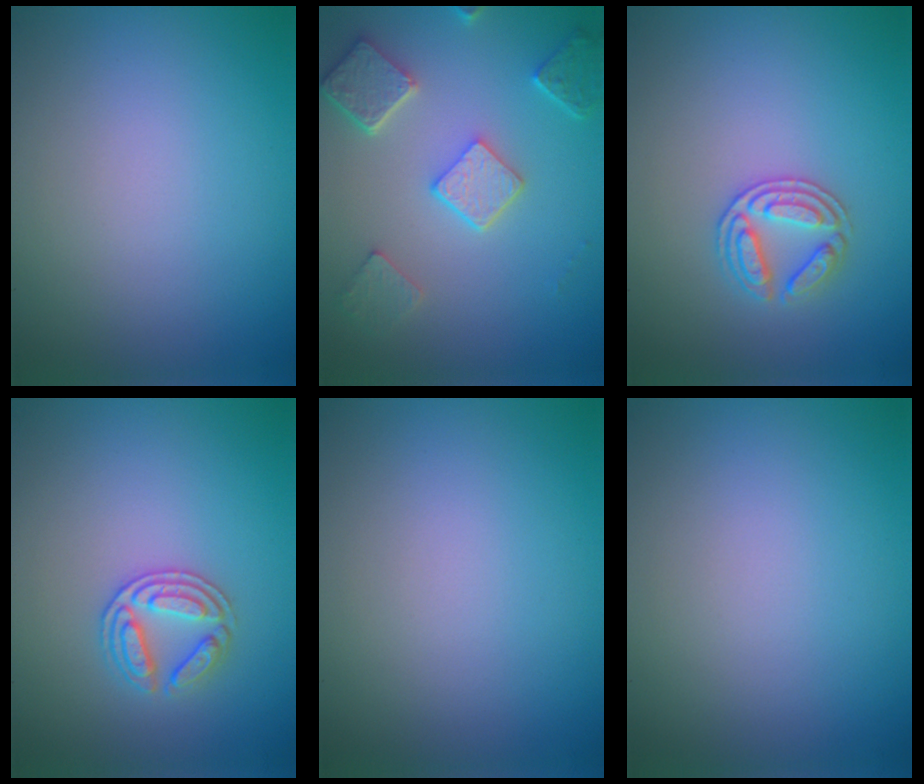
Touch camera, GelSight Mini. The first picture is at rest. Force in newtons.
{"total": 4.9, "press": 4.0, "slide": 2.9}
{"total": 2.8, "press": 2.7, "slide": 0.6}
{"total": 2.8, "press": 2.7, "slide": 0.6}
{"total": 0.0}
{"total": 0.0}